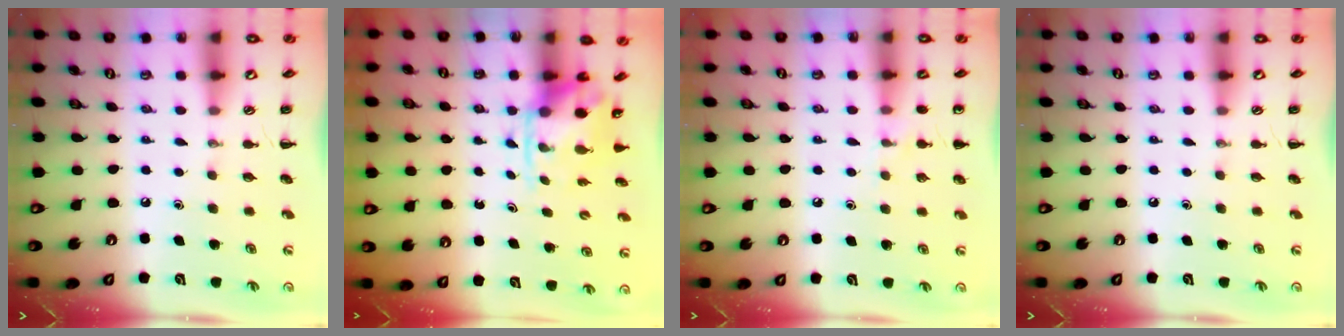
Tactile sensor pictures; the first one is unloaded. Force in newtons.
{"total": 3.9, "press": 3.8, "slide": 0.8}
{"total": 4.6, "press": 4.4, "slide": 1.5}
{"total": 0.0}